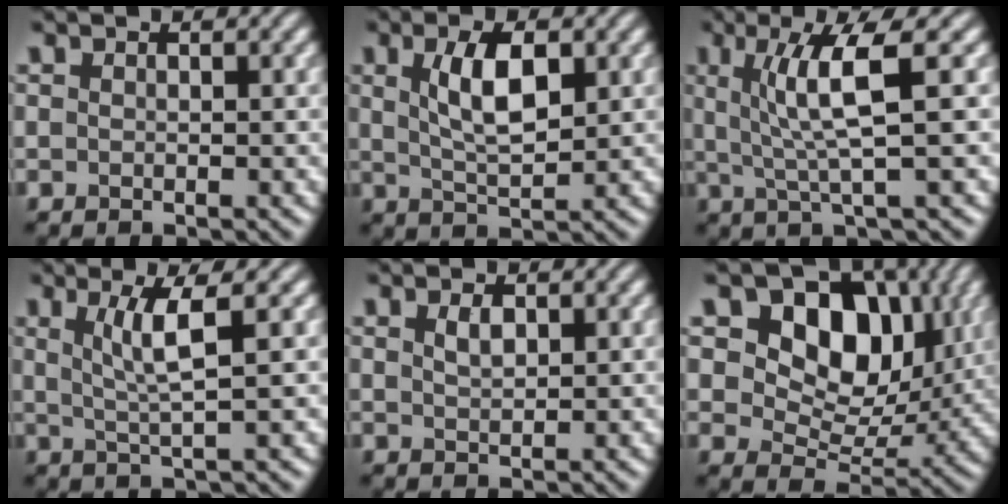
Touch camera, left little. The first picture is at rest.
{"total": 4.9, "force": [1.4, 2.0, 4.3], "torque": [-0.088, 0.003, 0.028]}
{"total": 5.6, "force": [1.2, 0.9, 5.4], "torque": [-0.098, 0.004, 0.024]}
{"total": 3.7, "force": [1.1, 0.5, 3.5], "torque": [-0.064, -0.002, 0.026]}
{"total": 1.3, "force": [0.6, 0.6, 1.0], "torque": [-0.021, 0.001, 0.015]}
{"total": 10.8, "force": [3.9, 7.2, 7.1], "torque": [-0.104, 0.001, 0.049]}